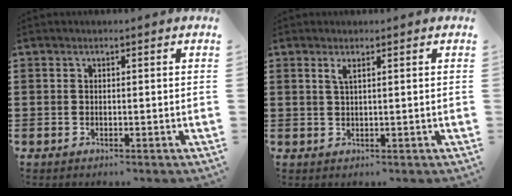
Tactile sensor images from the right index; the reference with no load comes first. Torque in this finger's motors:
{"motor_torque": [0.26, -0.17, 0.04, 0.03]}